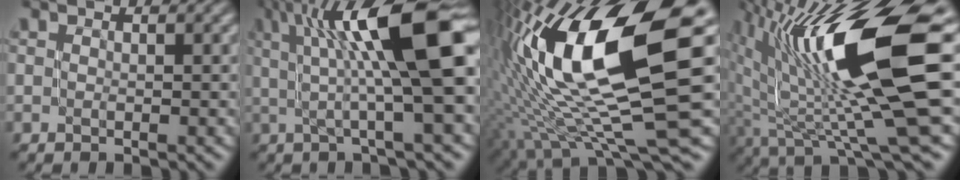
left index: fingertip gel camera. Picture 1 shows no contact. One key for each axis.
{"total": 12.4, "fx": 2.9, "fy": 2.7, "fz": 11.8, "tx": -0.176, "ty": 0.021, "tz": 0.046}
{"total": 16.3, "fx": 2.4, "fy": 4.4, "fz": 15.5, "tx": -0.286, "ty": 0.009, "tz": 0.044}
{"total": 13.8, "fx": 3.2, "fy": 3.8, "fz": 12.8, "tx": -0.224, "ty": -0.007, "tz": 0.059}